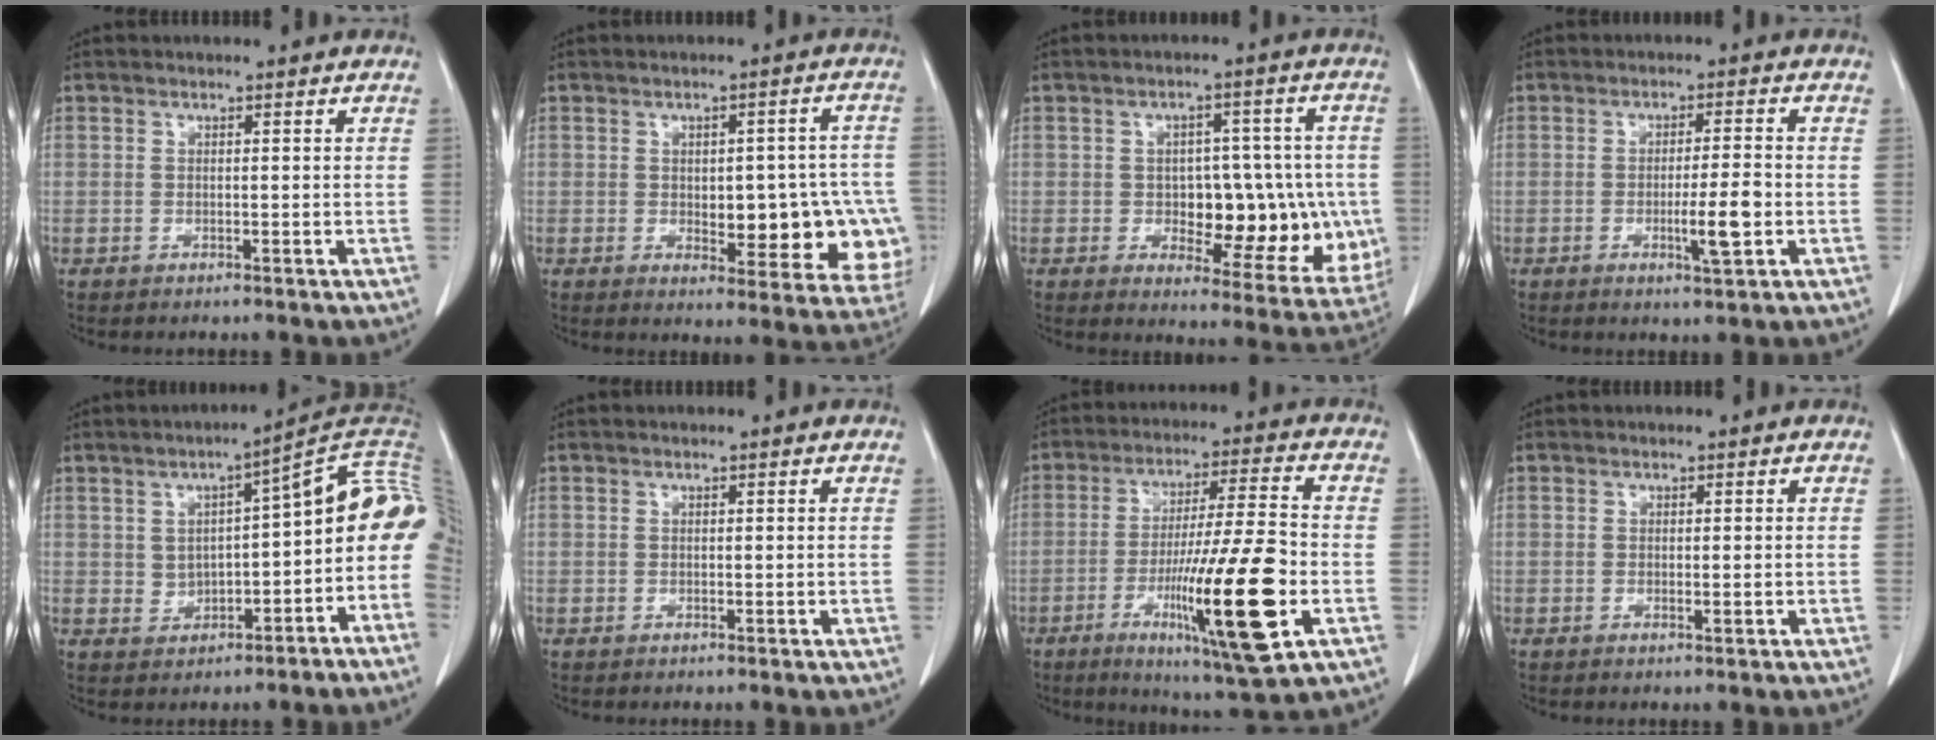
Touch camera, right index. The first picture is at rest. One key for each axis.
{"total": 14.9, "fx": -2.6, "fy": 6.6, "fz": 13.0, "tx": -0.112, "ty": 0.017, "tz": -0.016}
{"total": 15.5, "fx": -1.9, "fy": 7.4, "fz": 13.5, "tx": -0.154, "ty": 0.017, "tz": -0.003}
{"total": 5.7, "fx": -1.5, "fy": 0.3, "fz": 5.5, "tx": -0.090, "ty": -0.007, "tz": -0.022}
{"total": 12.4, "fx": 0.0, "fy": 5.0, "fz": 11.3, "tx": -0.146, "ty": 0.037, "tz": 0.003}
{"total": 0.0}
{"total": 17.5, "fx": -5.5, "fy": 0.6, "fz": 16.6, "tx": -0.287, "ty": -0.023, "tz": -0.087}
{"total": 0.9, "fx": -0.3, "fy": 0.0, "fz": 0.8, "tx": -0.010, "ty": -0.001, "tz": -0.001}